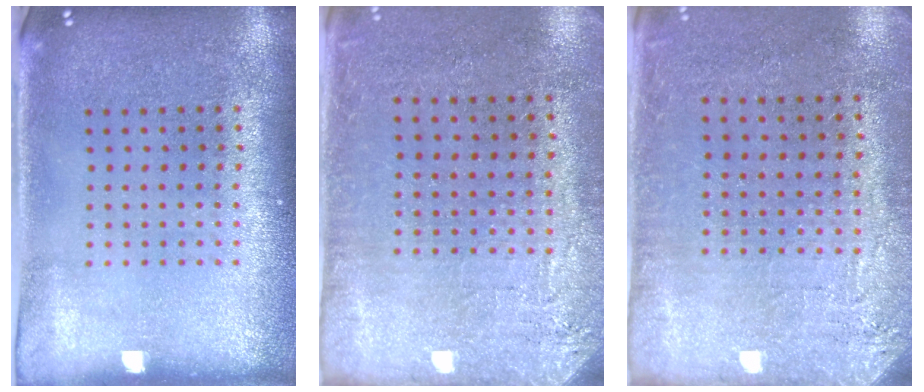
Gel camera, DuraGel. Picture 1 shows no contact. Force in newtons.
{"total": 2.7, "press": 2.4, "slide": 1.3}
{"total": 2.7, "press": 2.4, "slide": 1.3}